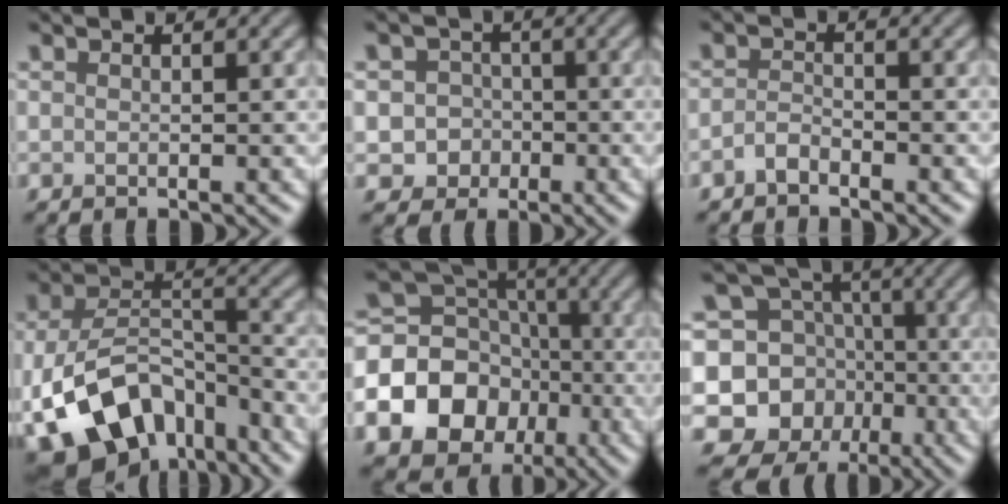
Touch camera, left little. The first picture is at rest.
{"total": 3.6, "force": [-0.9, 3.5, 0.7], "torque": [0.018, 0.003, -0.028]}
{"total": 1.3, "force": [-1.0, 0.5, 0.7], "torque": [-0.017, 0.005, -0.026]}
{"total": 11.1, "force": [-5.8, 6.5, 6.9], "torque": [-0.124, -0.008, -0.103]}
{"total": 16.0, "force": [-5.5, 14.1, 5.4], "torque": [-0.141, -0.018, -0.097]}
{"total": 11.2, "force": [-2.7, 10.5, 2.9], "torque": [-0.067, -0.006, -0.061]}